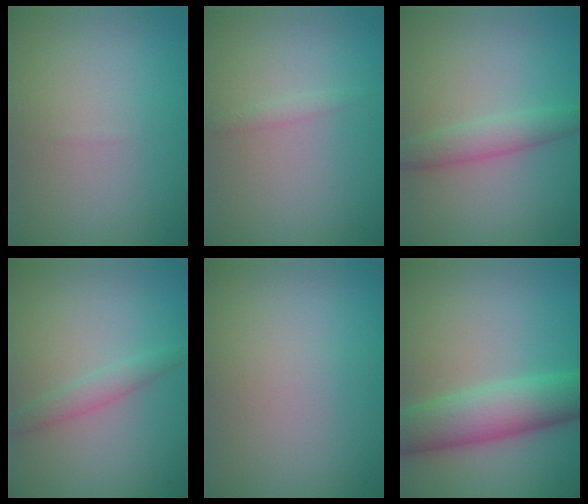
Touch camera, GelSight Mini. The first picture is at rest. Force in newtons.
{"total": 0.7, "press": 0.7, "slide": 0.1}
{"total": 2.6, "press": 2.6, "slide": 0.0}
{"total": 1.7, "press": 1.7, "slide": 0.1}
{"total": 0.0}
{"total": 6.8, "press": 6.8, "slide": 0.1}